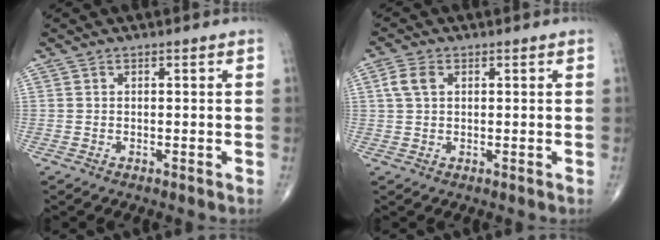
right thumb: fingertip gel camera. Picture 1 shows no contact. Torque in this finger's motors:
{"motor_torque": [0.04, 0.09, 0.19, 0.08, 0.04]}